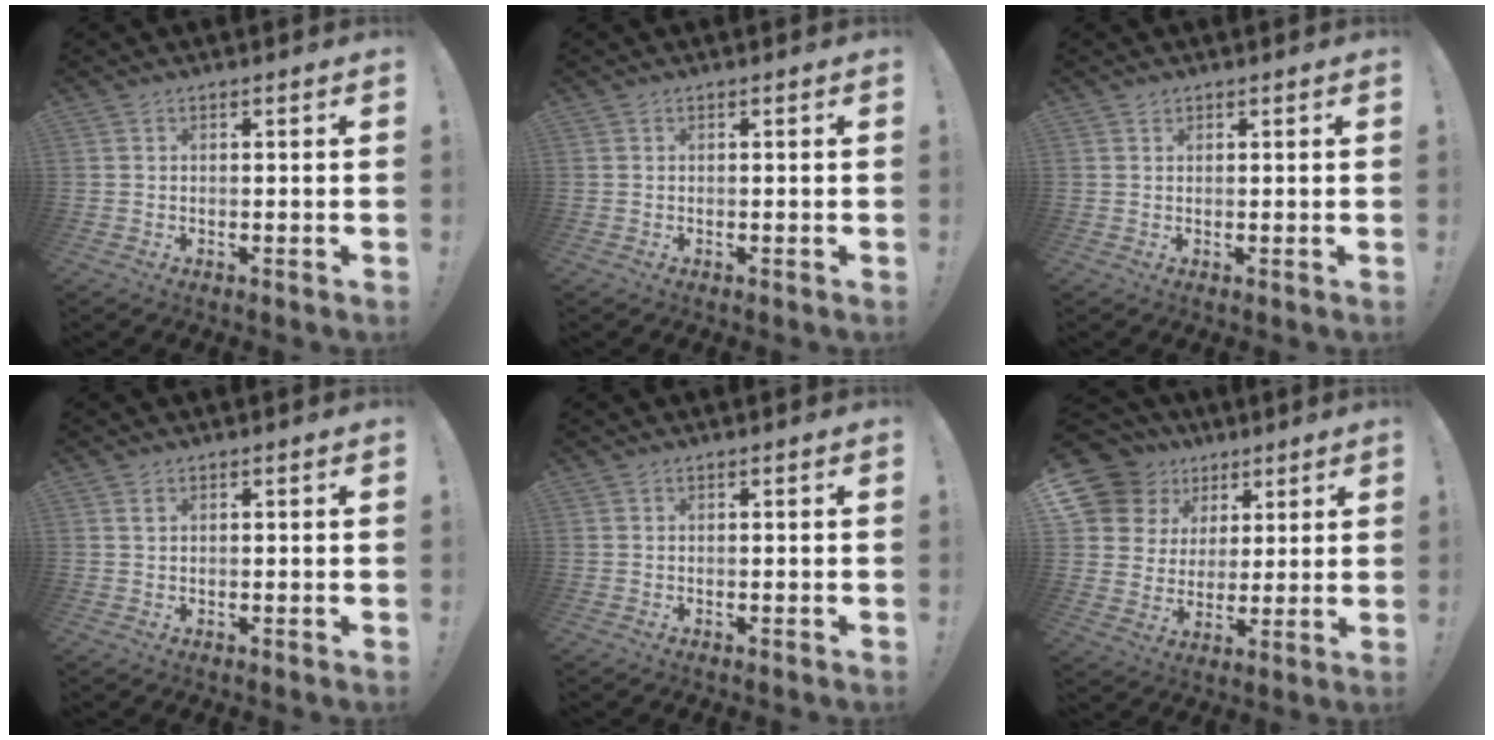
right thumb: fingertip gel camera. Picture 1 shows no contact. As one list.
[{"total": 0.0}, {"total": 0.8, "force": [0.7, 0.4, 0.1], "torque": [0.005, -0.003, 0.012]}, {"total": 1.2, "force": [0.7, 0.6, 0.6], "torque": [-0.006, 0.000, 0.012]}, {"total": 0.0}, {"total": 15.0, "force": [7.4, 12.0, 5.0], "torque": [-0.074, -0.040, 0.164]}]